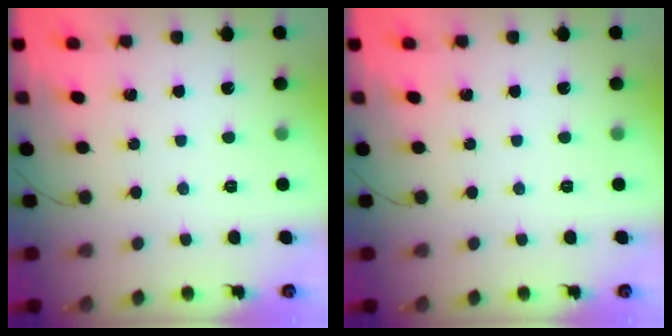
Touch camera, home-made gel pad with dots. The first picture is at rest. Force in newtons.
{"total": 0.0}